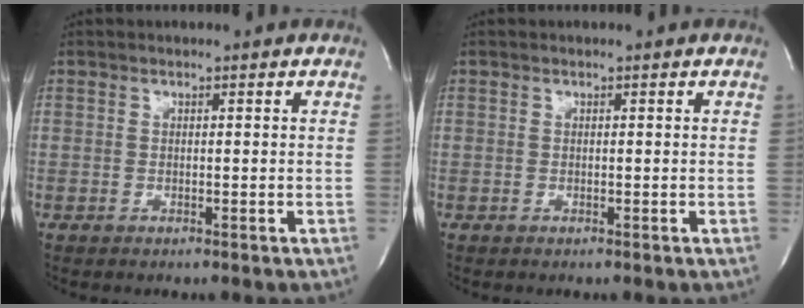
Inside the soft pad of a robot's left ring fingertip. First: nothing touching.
{"total": 0.0}